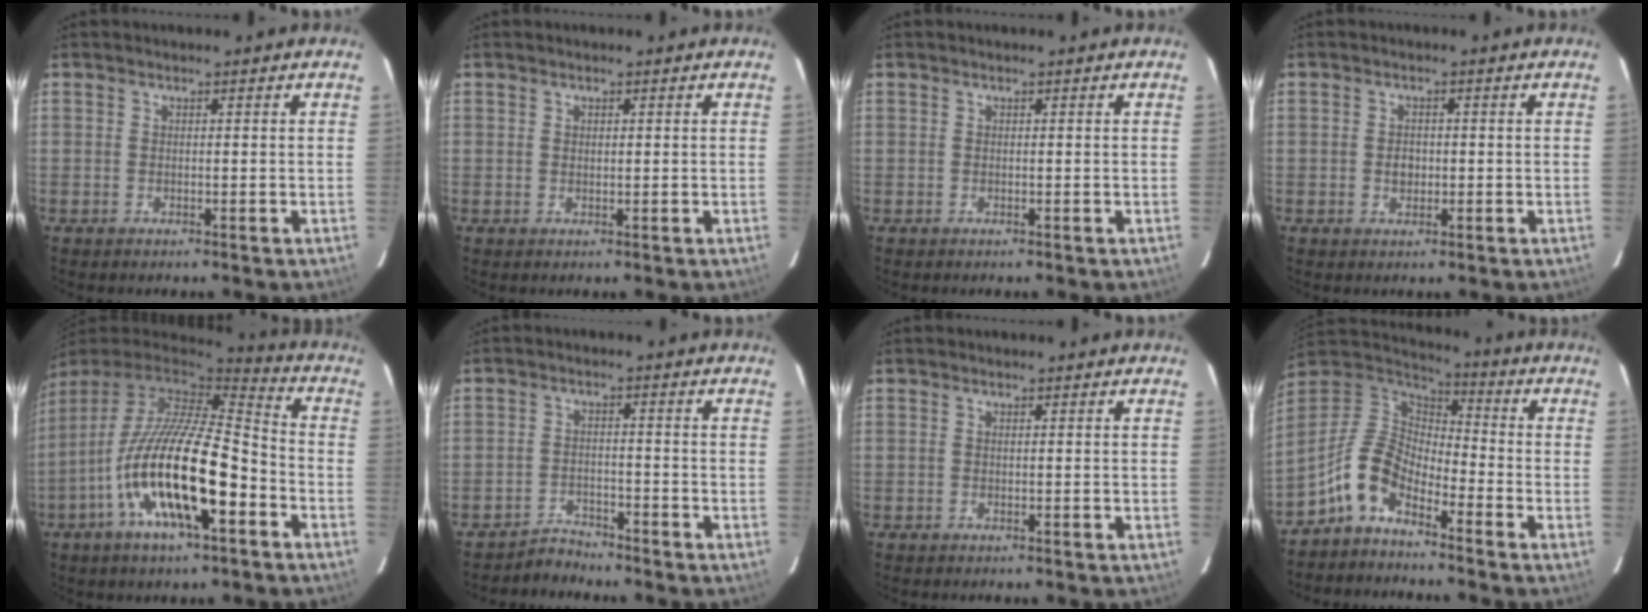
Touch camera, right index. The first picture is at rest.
{"total": 0.7, "force": [0.3, 0.5, 0.4], "torque": [-0.007, 0.002, 0.006]}
{"total": 0.0}
{"total": 2.8, "force": [-0.5, 2.2, 1.6], "torque": [-0.028, 0.004, -0.008]}
{"total": 20.6, "force": [-7.9, 5.7, 18.2], "torque": [-0.334, -0.029, -0.147]}
{"total": 3.4, "force": [-3.3, 0.9, -0.4], "torque": [0.003, 0.010, -0.059]}
{"total": 0.0}
{"total": 10.2, "force": [-6.2, 5.2, 6.3], "torque": [-0.135, 0.023, -0.134]}